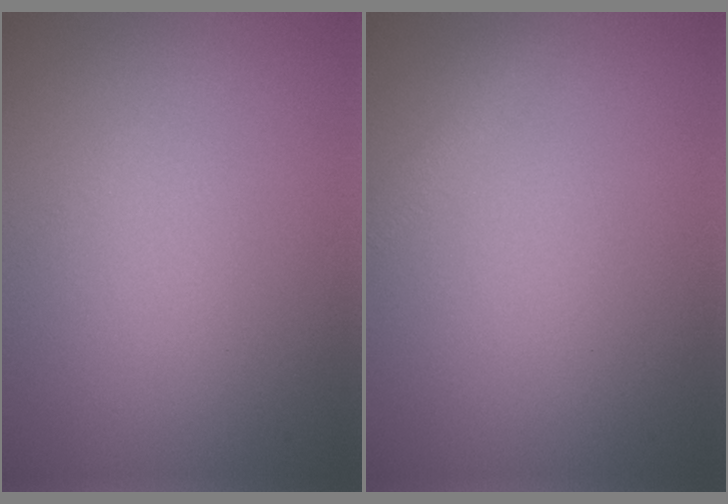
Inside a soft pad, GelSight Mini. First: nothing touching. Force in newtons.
{"total": 1.3, "press": 1.3, "slide": 0.1}